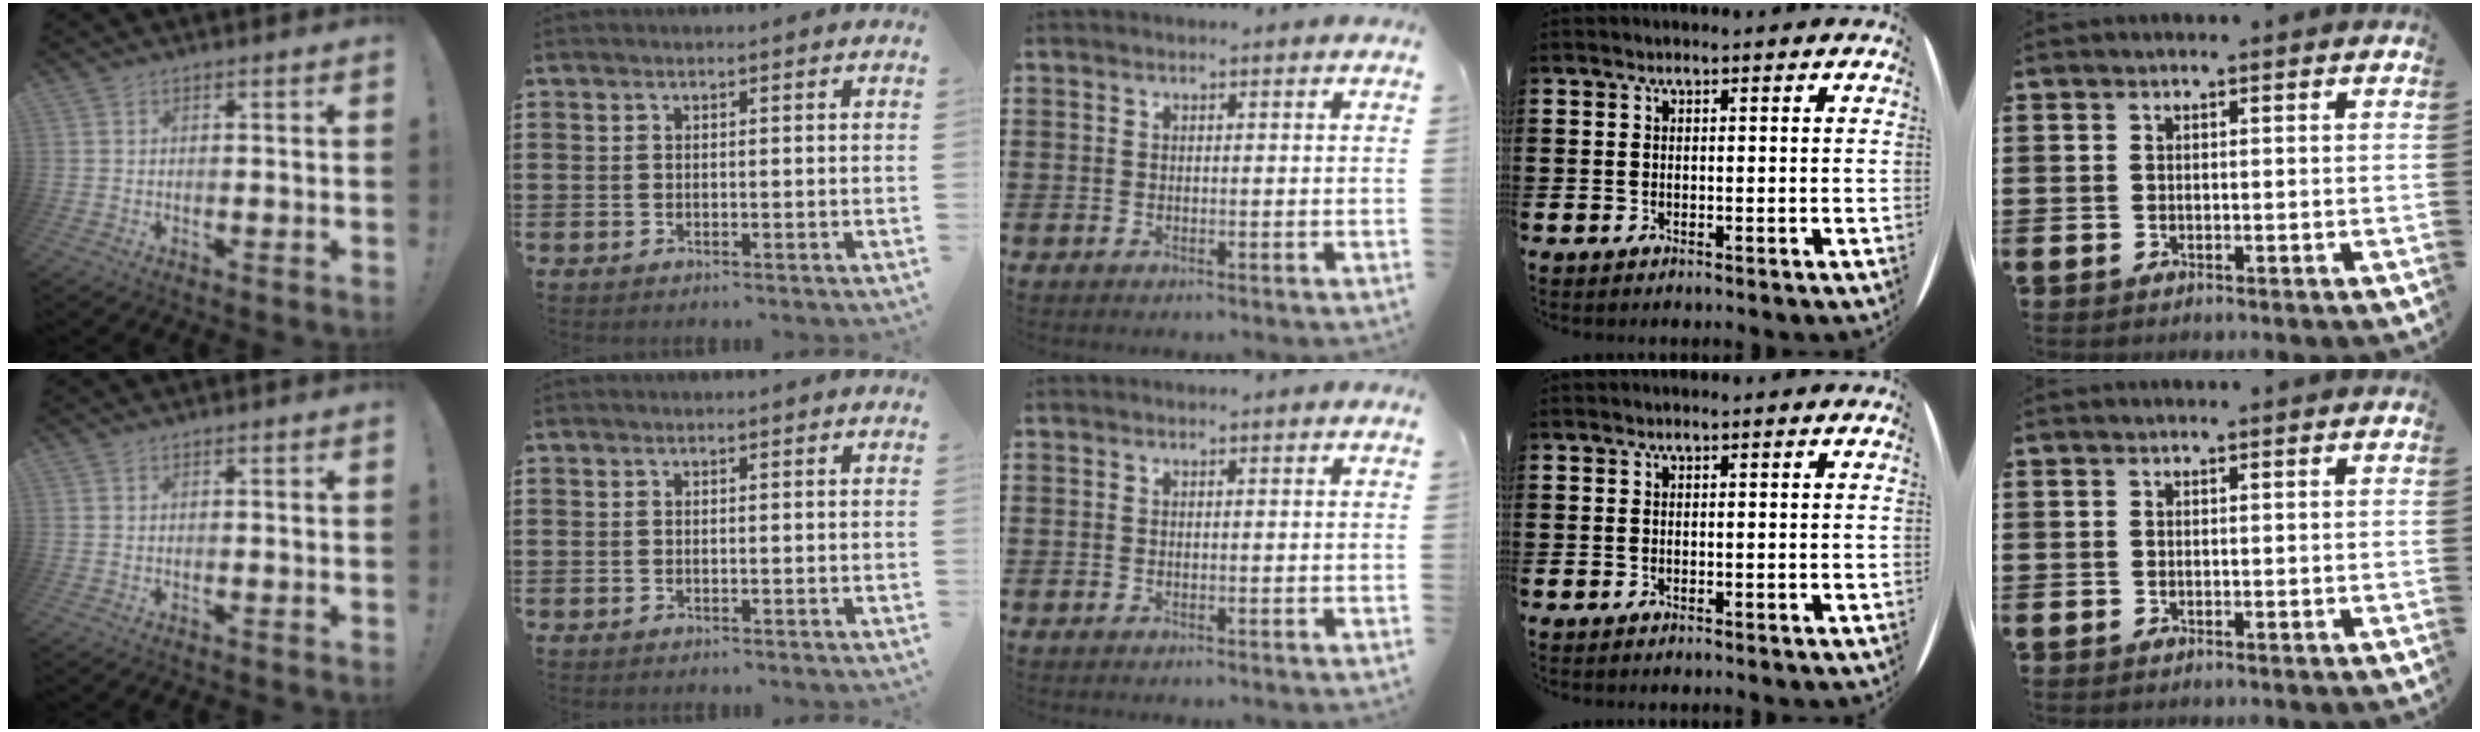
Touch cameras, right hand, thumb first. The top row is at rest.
{}